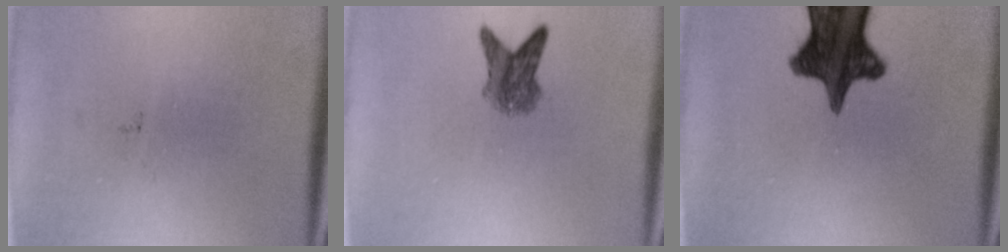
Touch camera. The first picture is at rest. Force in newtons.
{"total": 4.0}
{"total": 13.1}